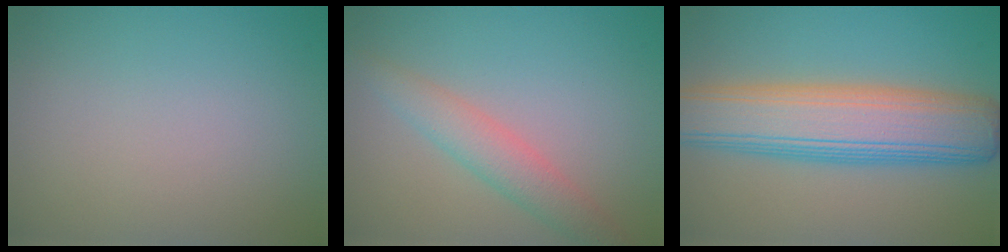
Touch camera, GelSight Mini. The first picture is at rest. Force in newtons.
{"total": 2.4, "press": 2.4, "slide": 0.2}
{"total": 9.7, "press": 9.7, "slide": 0.4}